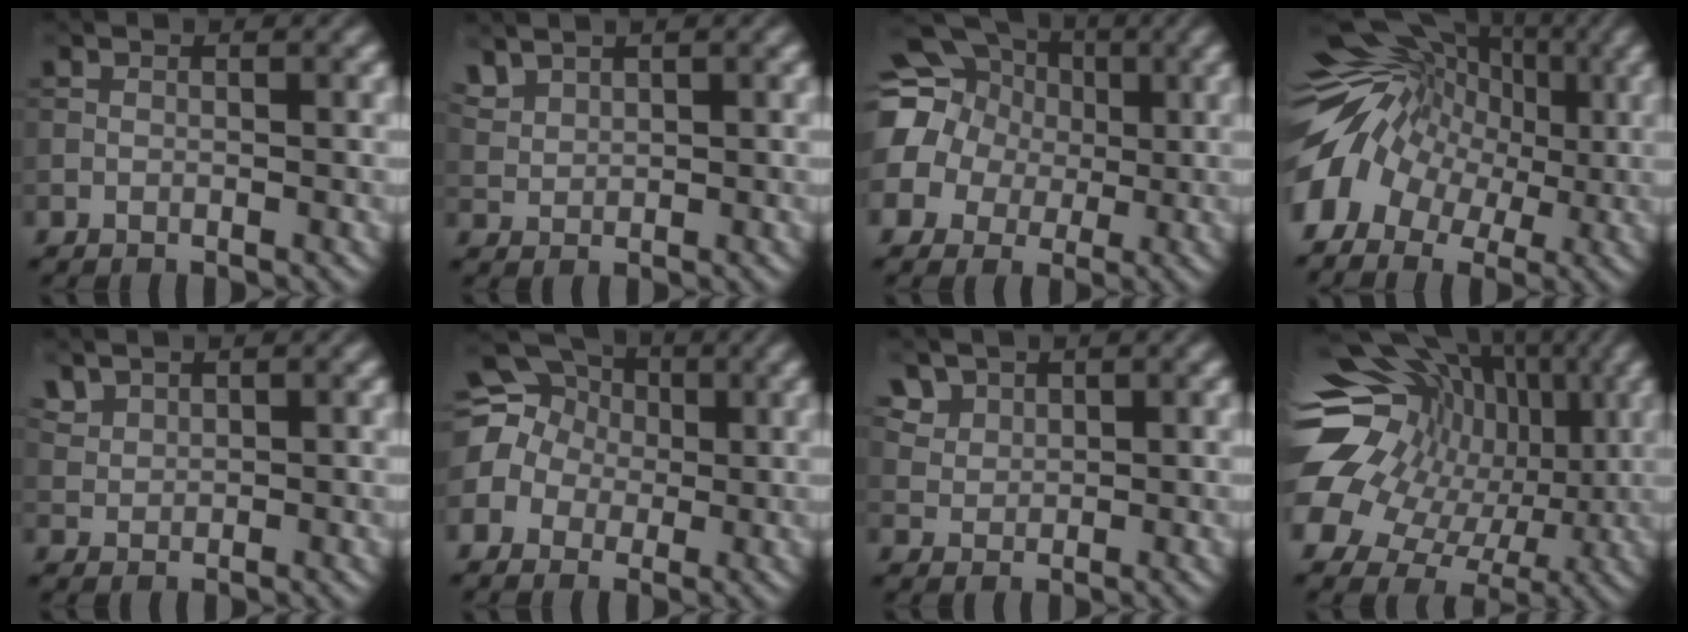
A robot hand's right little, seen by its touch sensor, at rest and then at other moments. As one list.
[{"total": 1.9, "force": [1.5, 0.9, 0.6], "torque": [-0.017, 0.002, 0.034]}, {"total": 16.7, "force": [2.6, 15.5, 5.7], "torque": [-0.168, 0.002, 0.002]}, {"total": 10.4, "force": [-0.5, 8.4, 6.1], "torque": [-0.099, -0.001, -0.012]}, {"total": 1.6, "force": [1.2, 0.9, 0.4], "torque": [-0.010, 0.001, 0.028]}, {"total": 10.7, "force": [-0.2, 10.2, 3.2], "torque": [-0.102, 0.018, -0.058]}, {"total": 2.2, "force": [1.4, 1.6, 0.5], "torque": [-0.011, 0.002, 0.027]}, {"total": 17.0, "force": [2.0, 13.8, 9.8], "torque": [-0.193, 0.017, 0.020]}]